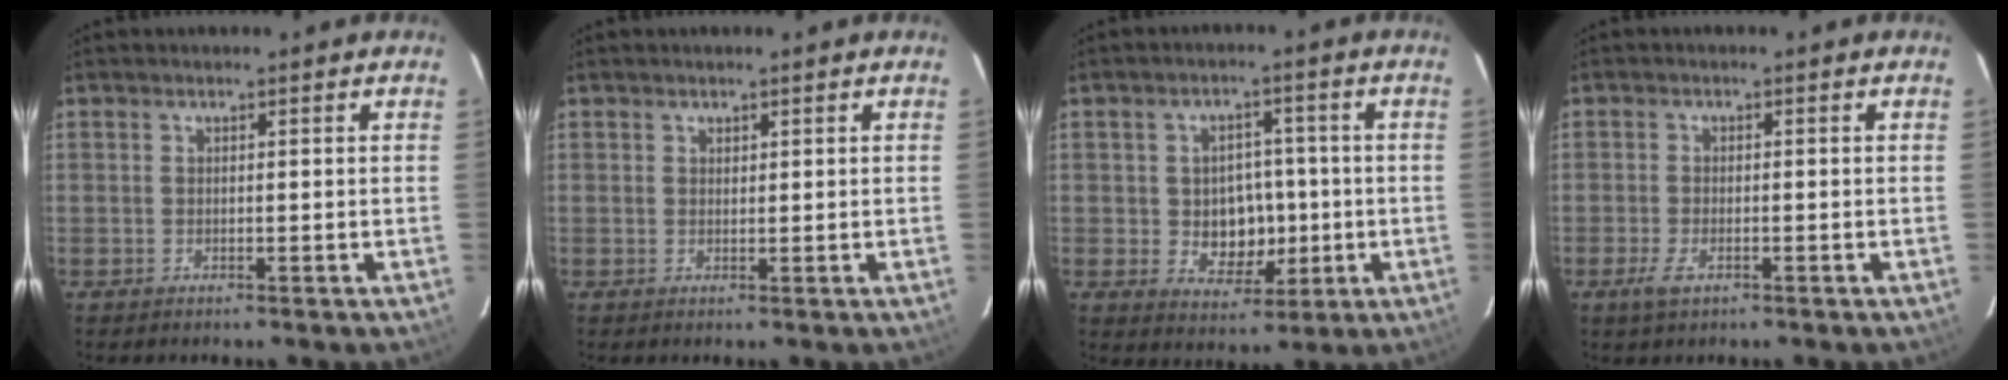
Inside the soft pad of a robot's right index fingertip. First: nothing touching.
{"total": 0.8, "force": [0.5, 0.5, 0.1], "torque": [0.000, 0.003, 0.009]}
{"total": 7.4, "force": [-0.8, 6.3, 3.9], "torque": [-0.078, 0.007, 0.004]}
{"total": 3.2, "force": [-1.8, 1.3, 2.3], "torque": [-0.054, -0.006, -0.034]}